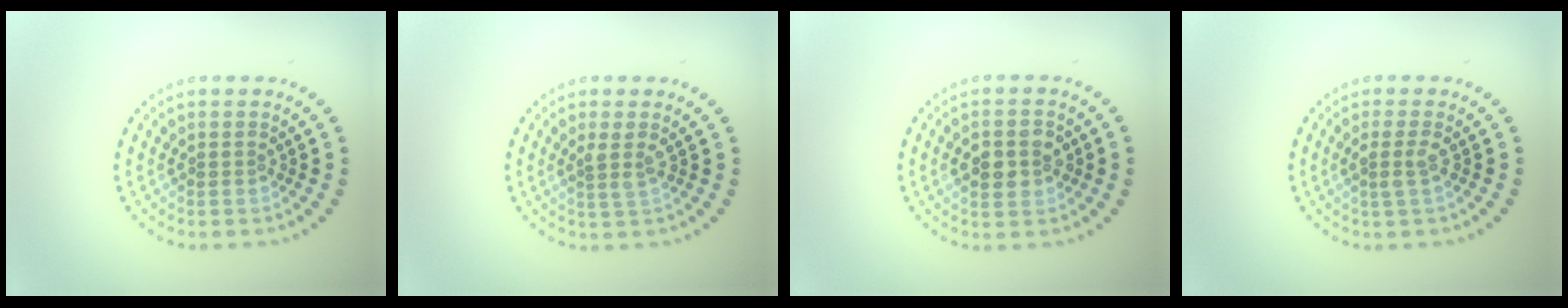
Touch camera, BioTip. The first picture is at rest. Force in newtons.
{"total": 1.4, "press": 1.2, "slide": 0.8}
{"total": 2.8, "press": 2.8, "slide": 0.1}
{"total": 1.3, "press": 1.1, "slide": 0.8}